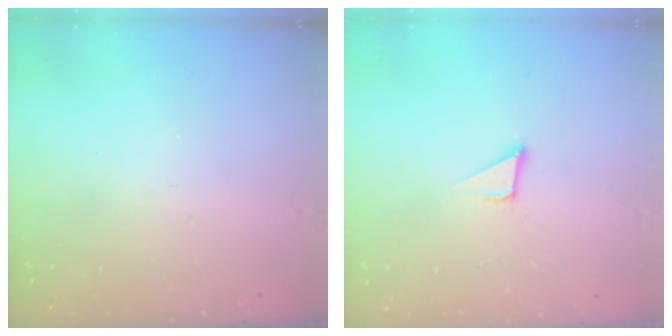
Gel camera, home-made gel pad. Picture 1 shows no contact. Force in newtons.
{"total": 3.2, "press": 3.2, "slide": 0.2}